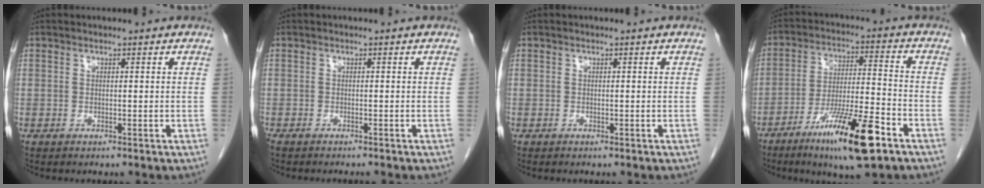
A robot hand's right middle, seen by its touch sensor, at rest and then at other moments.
{"total": 2.3, "force": [-2.1, 0.1, 1.0], "torque": [-0.017, -0.005, -0.030]}
{"total": 0.0}
{"total": 14.6, "force": [-8.3, 1.3, 11.9], "torque": [-0.213, -0.026, -0.140]}